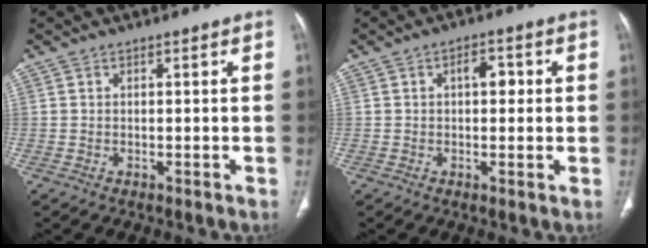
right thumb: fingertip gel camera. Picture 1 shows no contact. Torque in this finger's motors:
{"motor_torque": [2.52, 2.49, 0.13, -0.18, 0.00]}